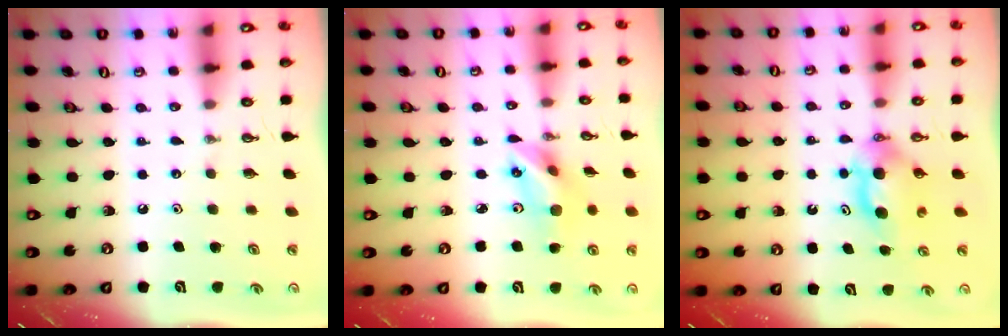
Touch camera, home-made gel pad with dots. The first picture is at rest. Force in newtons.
{"total": 10.5, "press": 10.2, "slide": 2.8}
{"total": 5.9, "press": 5.6, "slide": 1.9}